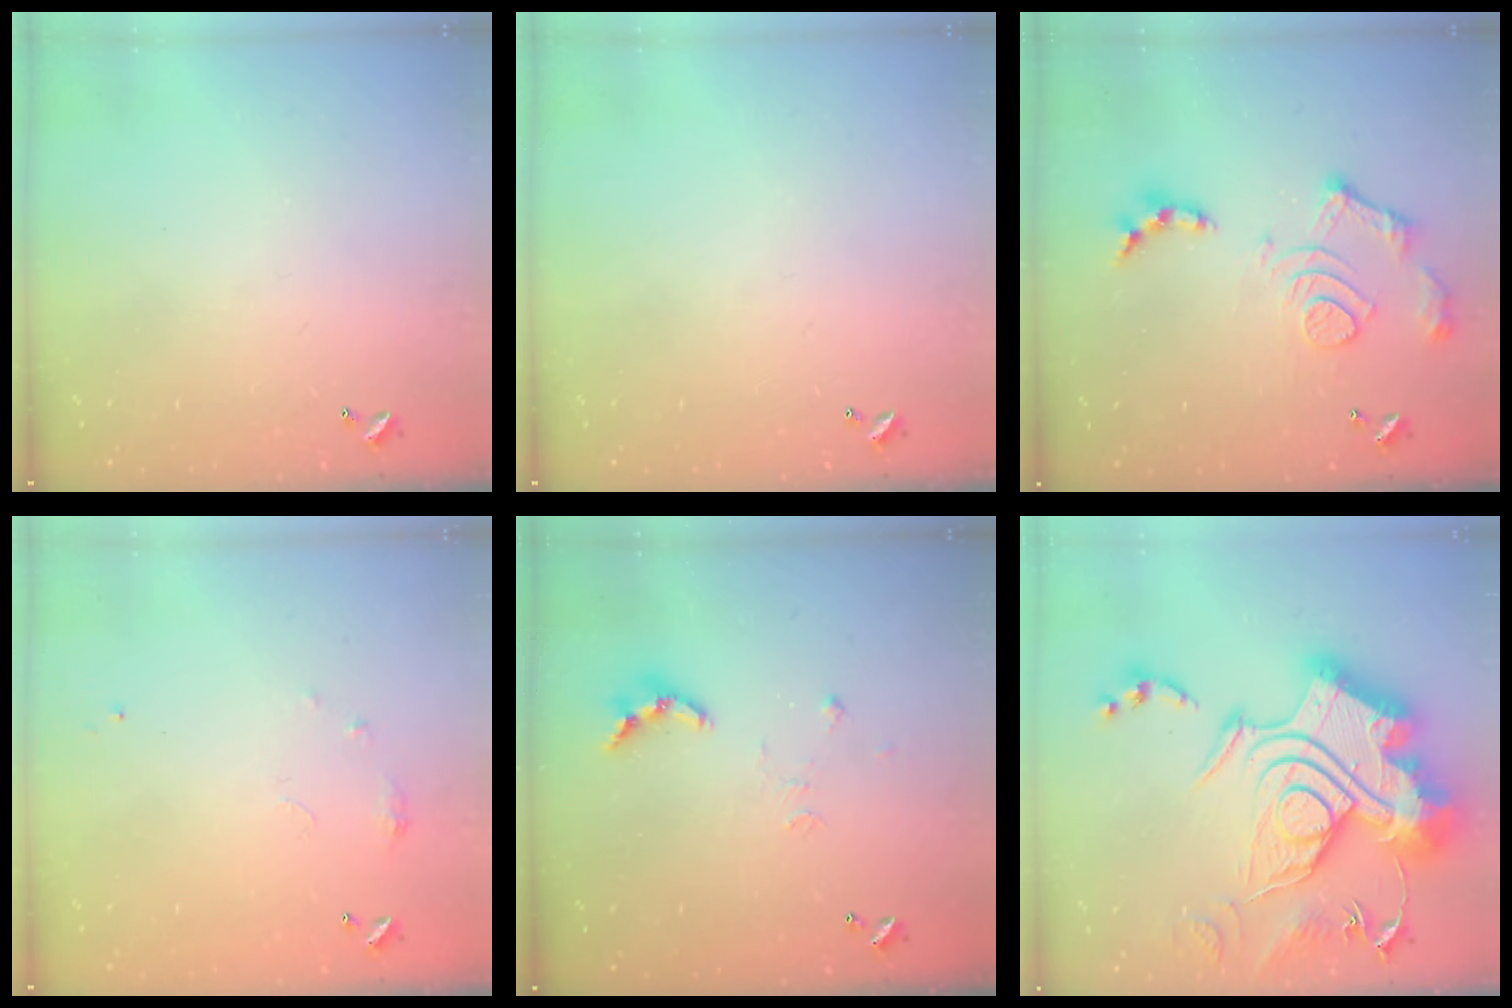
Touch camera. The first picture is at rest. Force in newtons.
{"total": 0.0}
{"total": 13.2, "press": 13.2, "slide": 1.2}
{"total": 6.0, "press": 5.9, "slide": 0.8}
{"total": 7.7, "press": 7.6, "slide": 0.6}
{"total": 1.1, "press": 1.1, "slide": 0.0}